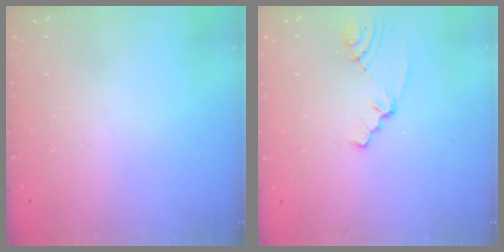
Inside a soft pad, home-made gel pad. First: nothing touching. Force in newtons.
{"total": 2.1, "press": 2.1, "slide": 0.3}